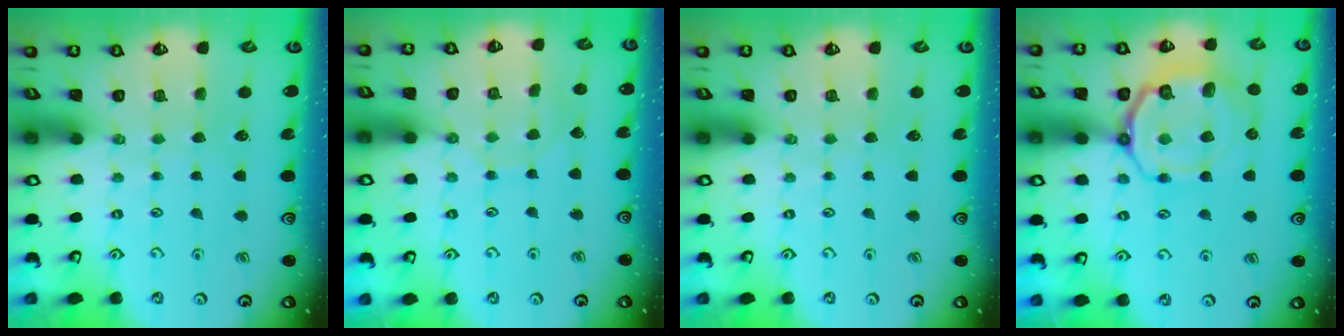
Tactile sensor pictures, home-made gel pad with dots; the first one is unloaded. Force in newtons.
{"total": 5.9, "press": 5.9, "slide": 0.2}
{"total": 0.0}
{"total": 14.2, "press": 14.1, "slide": 1.6}